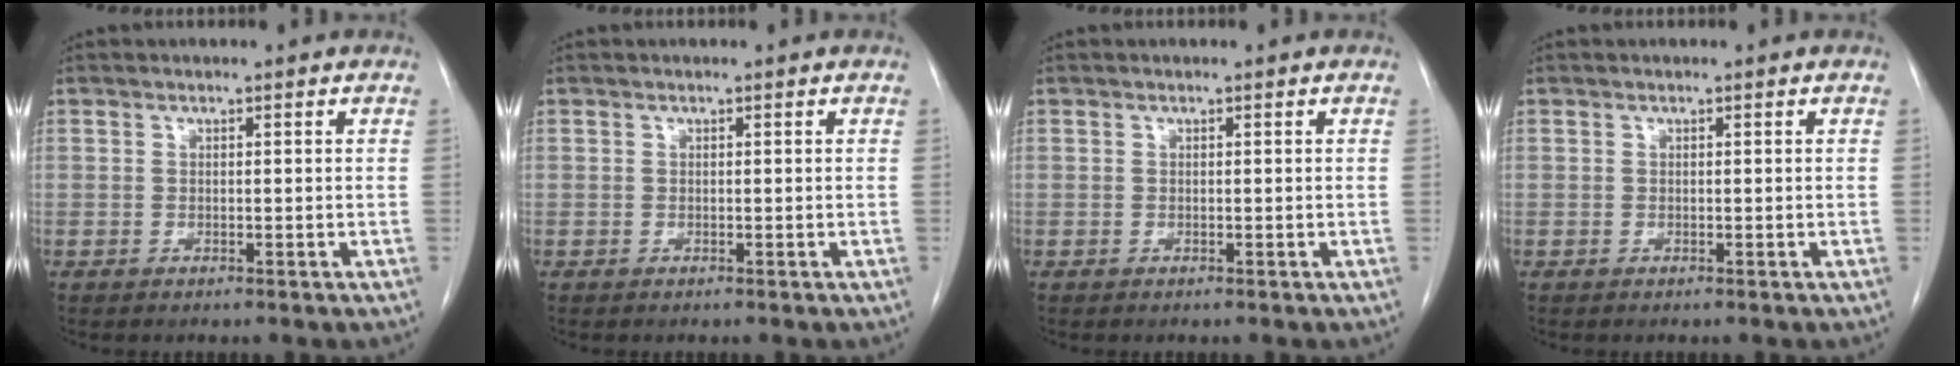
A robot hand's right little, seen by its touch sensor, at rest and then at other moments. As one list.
[{"total": 0.0}, {"total": 0.0}, {"total": 0.0}]